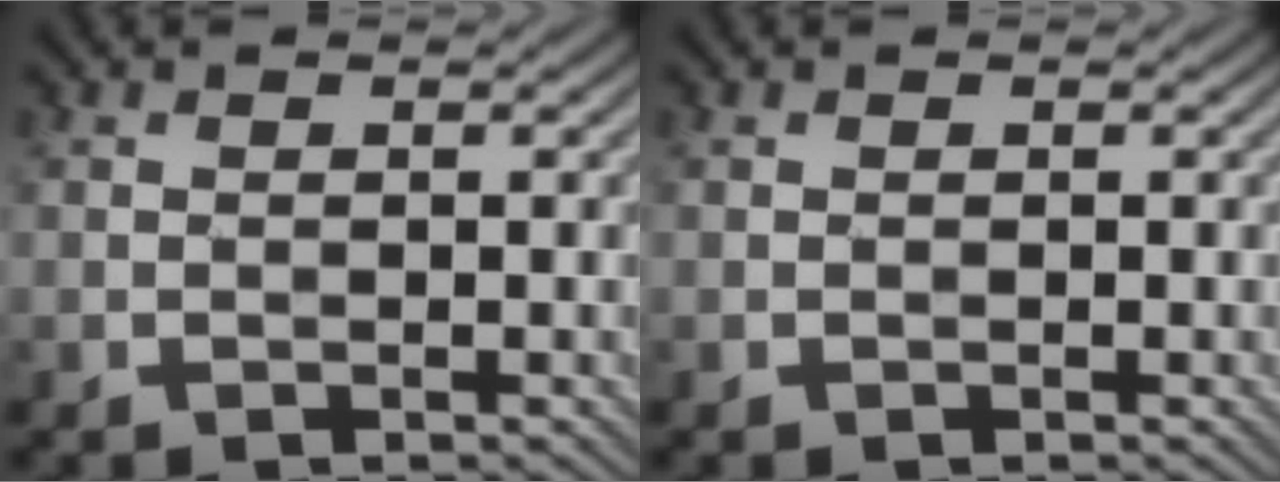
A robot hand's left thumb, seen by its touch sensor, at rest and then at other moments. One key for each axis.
{"total": 0.0}